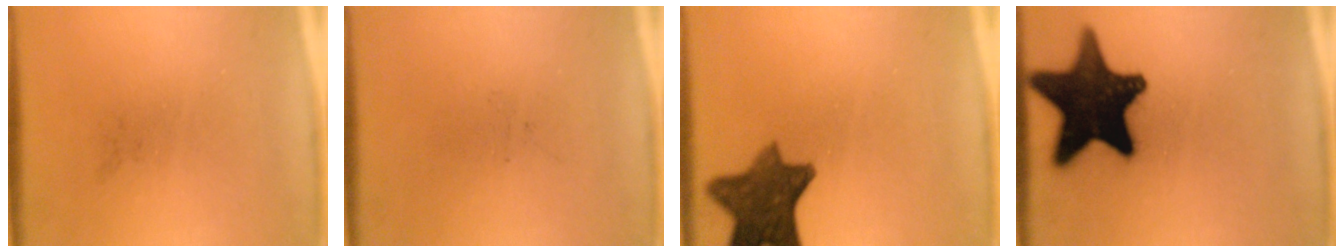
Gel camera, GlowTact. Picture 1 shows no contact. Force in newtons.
{"total": 0.0}
{"total": 10.3}
{"total": 18.1}